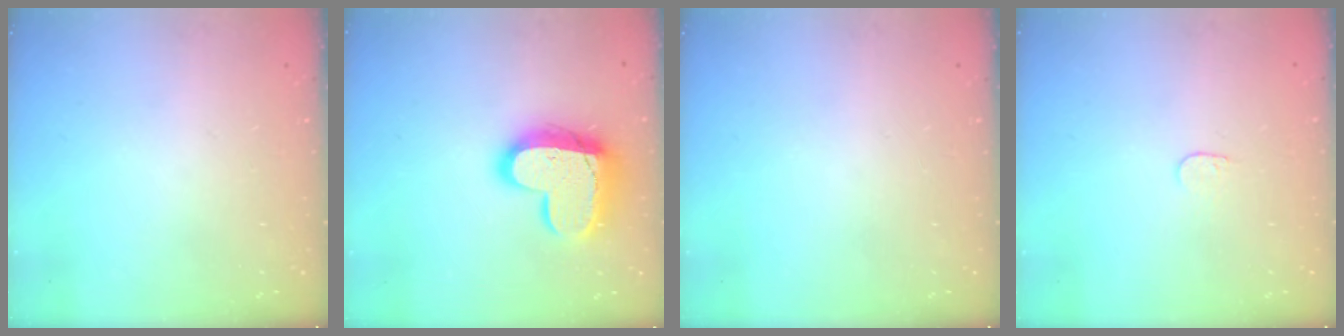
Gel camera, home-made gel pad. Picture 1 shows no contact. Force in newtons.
{"total": 17.3, "press": 17.2, "slide": 1.4}
{"total": 0.0}
{"total": 3.4, "press": 3.3, "slide": 0.3}